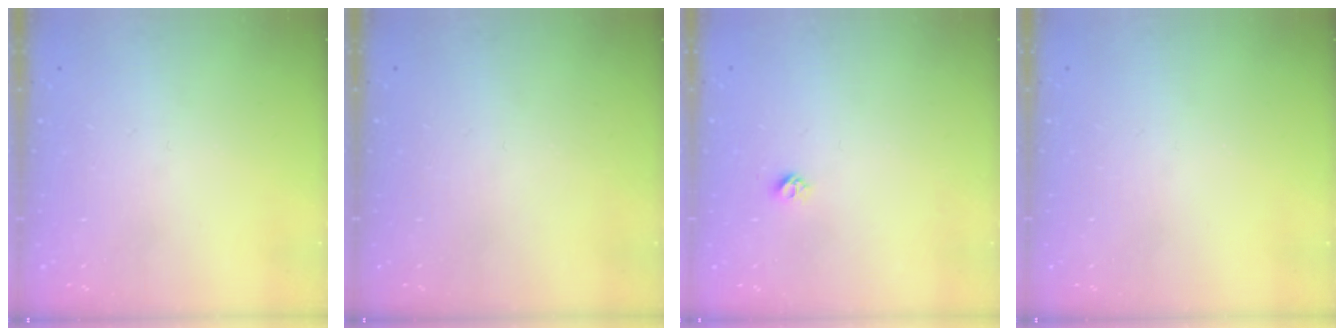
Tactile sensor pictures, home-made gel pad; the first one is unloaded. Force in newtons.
{"total": 0.0}
{"total": 3.8, "press": 3.8, "slide": 0.6}
{"total": 0.0}